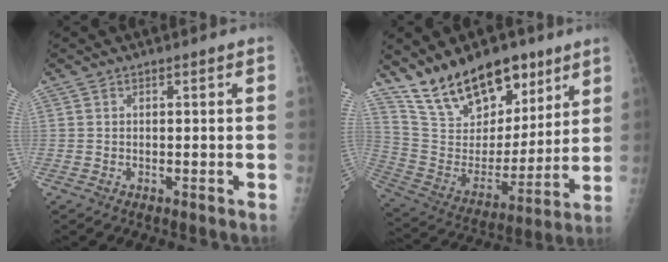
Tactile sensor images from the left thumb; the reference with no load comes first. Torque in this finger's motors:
{"motor_torque": [0.32, 0.65, 1.18, -1.58, 0.13]}